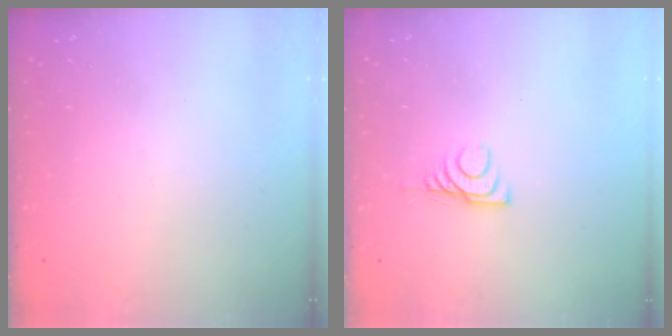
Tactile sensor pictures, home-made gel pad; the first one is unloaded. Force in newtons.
{"total": 6.3, "press": 6.3, "slide": 0.9}